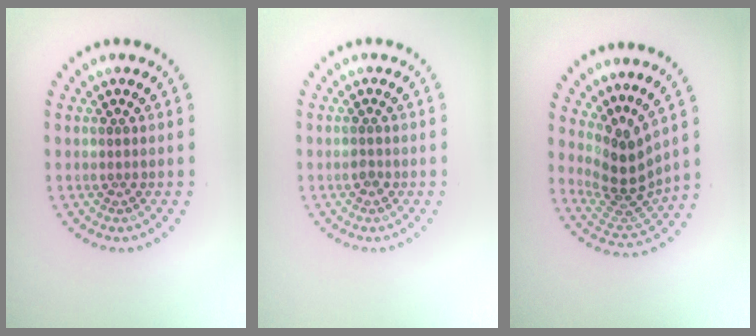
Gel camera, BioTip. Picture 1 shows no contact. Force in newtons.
{"total": 0.9, "press": 0.9, "slide": 0.0}
{"total": 4.1, "press": 2.9, "slide": 2.9}